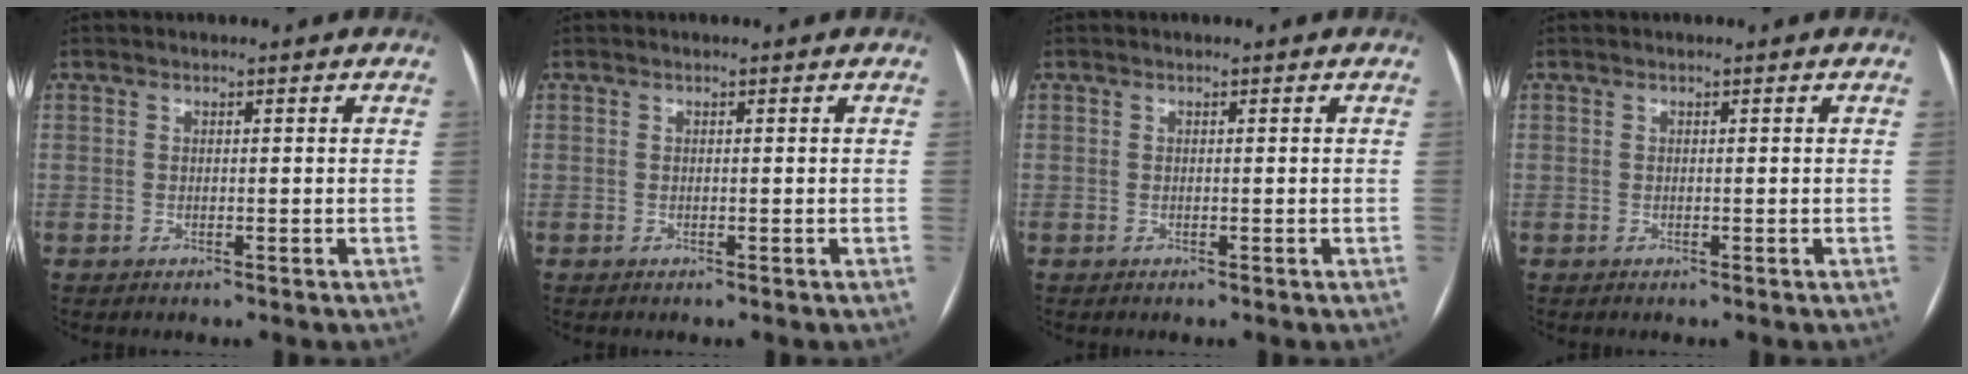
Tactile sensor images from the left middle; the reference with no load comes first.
{"total": 0.0}
{"total": 0.0}
{"total": 0.0}